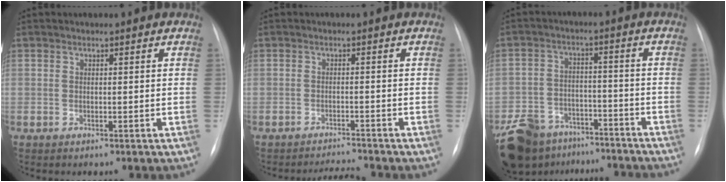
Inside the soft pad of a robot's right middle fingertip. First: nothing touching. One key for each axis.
{"total": 3.0, "fx": -2.8, "fy": -1.1, "fz": -0.2, "tx": -0.003, "ty": -0.012, "tz": -0.042}
{"total": 17.5, "fx": -13.9, "fy": 8.4, "fz": 6.5, "tx": -0.153, "ty": 0.006, "tz": -0.206}